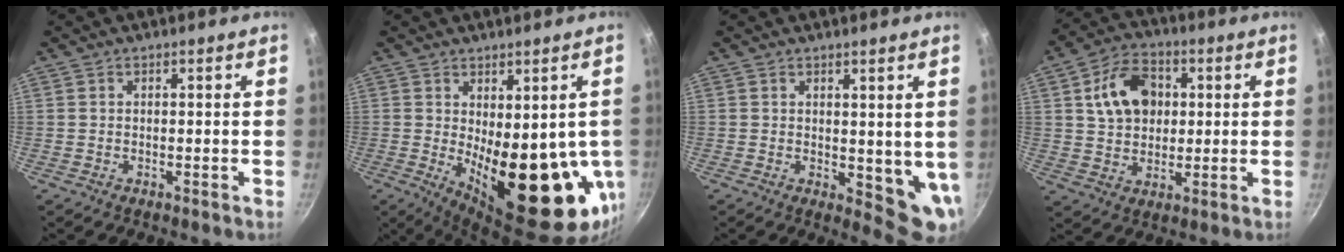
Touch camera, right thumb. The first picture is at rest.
{"total": 19.6, "force": [-1.9, 8.5, 17.6], "torque": [-0.208, -0.037, -0.004]}
{"total": 6.9, "force": [1.4, 3.5, 5.8], "torque": [-0.063, -0.022, 0.025]}
{"total": 12.2, "force": [2.8, 9.0, 7.7], "torque": [-0.104, 0.008, 0.042]}